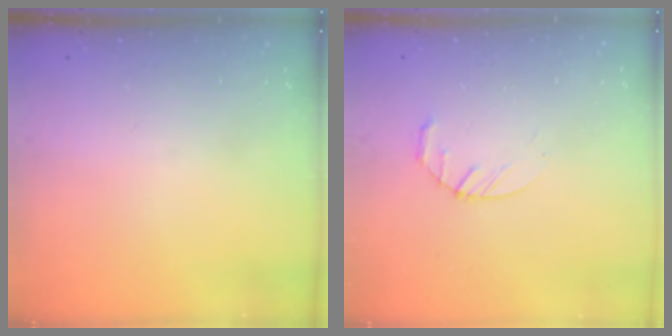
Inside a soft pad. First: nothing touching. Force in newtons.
{"total": 4.4, "press": 4.4, "slide": 0.7}